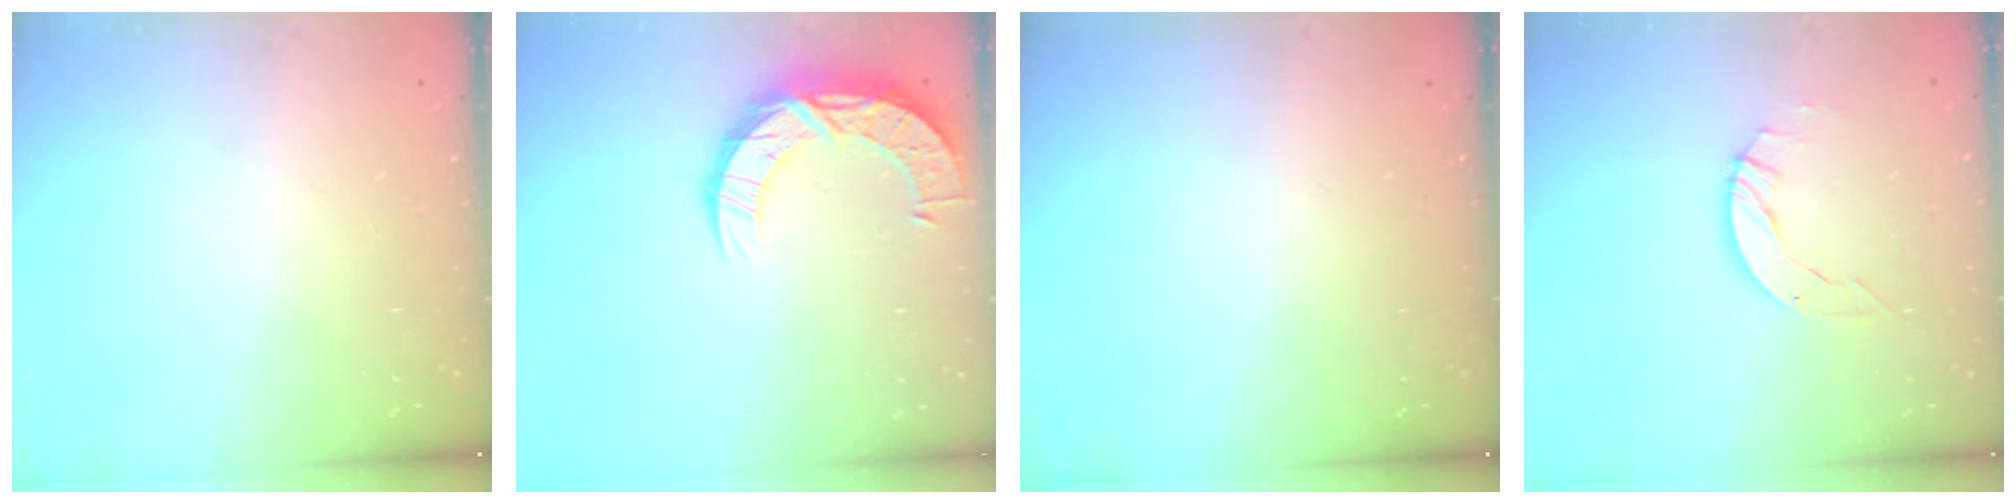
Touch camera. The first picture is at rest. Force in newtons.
{"total": 12.8, "press": 12.8, "slide": 0.9}
{"total": 0.0}
{"total": 4.9, "press": 4.9, "slide": 0.1}